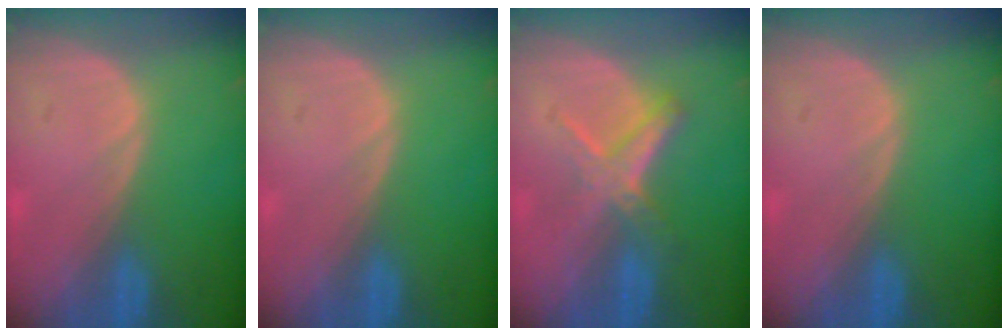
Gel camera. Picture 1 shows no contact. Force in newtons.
{"total": 0.0}
{"total": 5.4, "press": 5.2, "slide": 1.3}
{"total": 0.0}